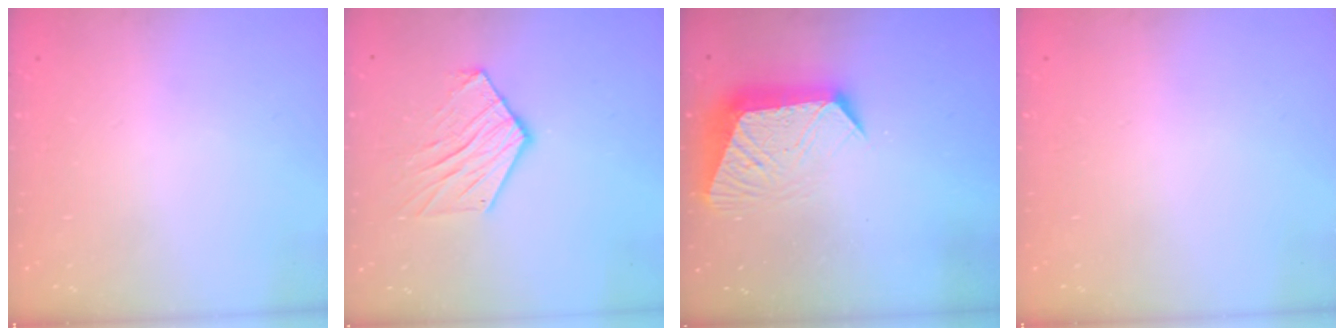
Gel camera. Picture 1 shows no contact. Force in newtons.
{"total": 11.4, "press": 11.4, "slide": 1.0}
{"total": 12.3, "press": 12.2, "slide": 1.0}
{"total": 0.0}